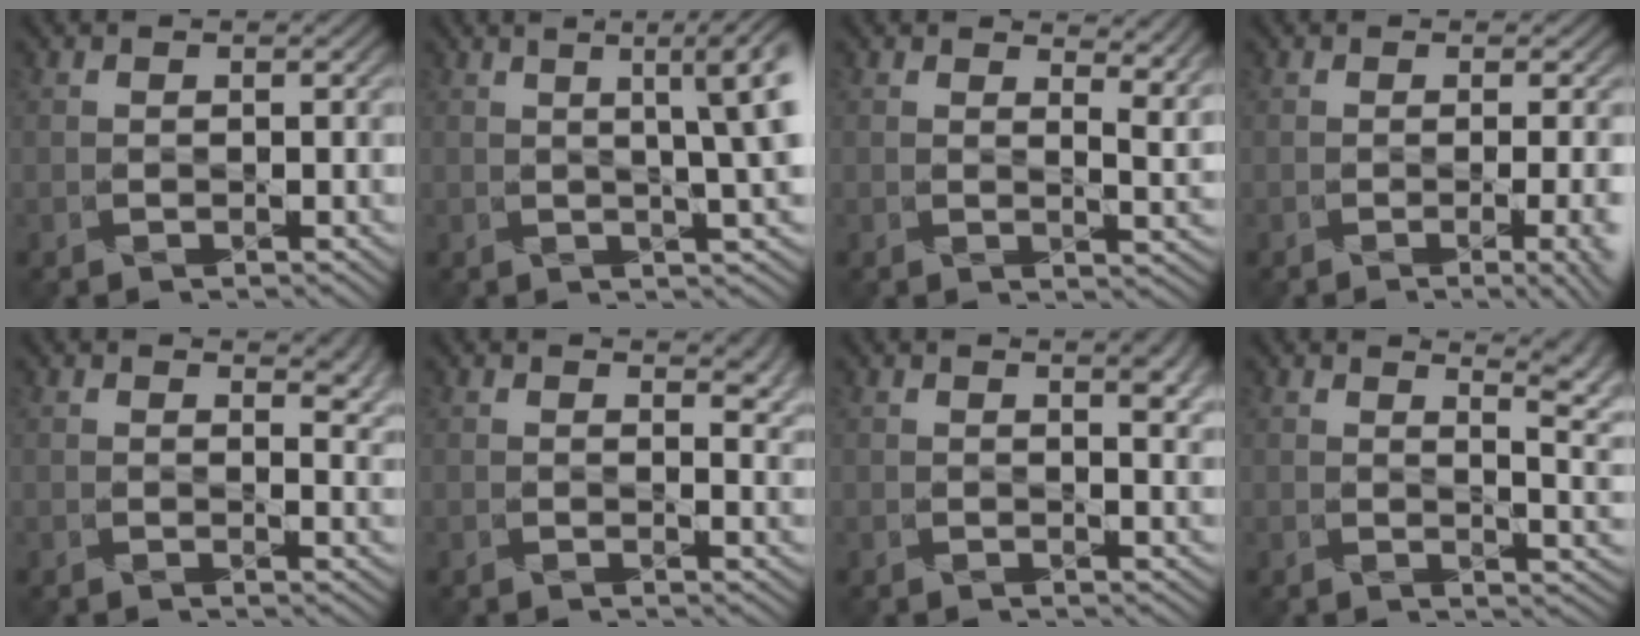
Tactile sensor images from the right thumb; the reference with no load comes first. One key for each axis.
{"total": 6.6, "fx": 1.8, "fy": 0.9, "fz": 6.3, "tx": -0.080, "ty": 0.020, "tz": 0.025}
{"total": 4.8, "fx": 3.4, "fy": 1.7, "fz": 2.9, "tx": -0.051, "ty": -0.007, "tz": 0.054}
{"total": 4.9, "fx": -1.3, "fy": 1.4, "fz": 4.5, "tx": -0.048, "ty": -0.002, "tz": -0.009}
{"total": 3.3, "fx": 2.1, "fy": 1.5, "fz": 2.1, "tx": -0.030, "ty": -0.006, "tz": 0.034}
{"total": 3.0, "fx": 1.8, "fy": 1.4, "fz": 2.0, "tx": -0.030, "ty": -0.006, "tz": 0.030}
{"total": 3.3, "fx": 1.8, "fy": 1.0, "fz": 2.6, "tx": -0.042, "ty": -0.002, "tz": 0.032}
{"total": 6.2, "fx": 3.9, "fy": 1.6, "fz": 4.6, "tx": -0.053, "ty": 0.007, "tz": 0.060}